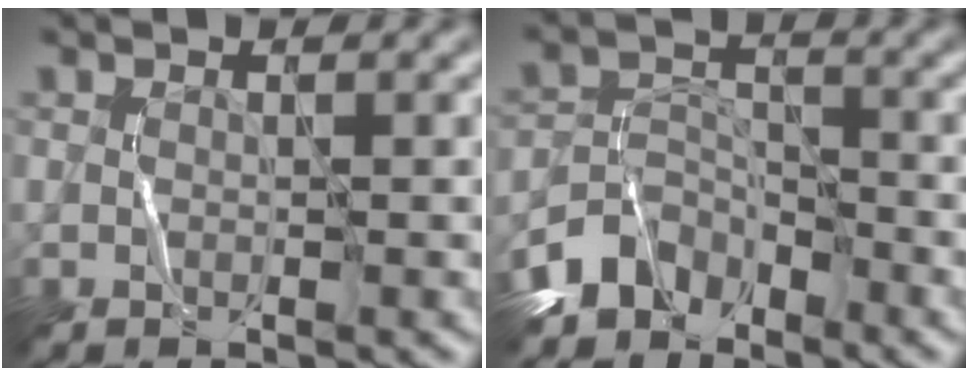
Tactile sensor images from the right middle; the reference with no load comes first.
{"total": 3.8, "force": [-3.3, 1.9, 0.2], "torque": [-0.003, 0.008, -0.073]}